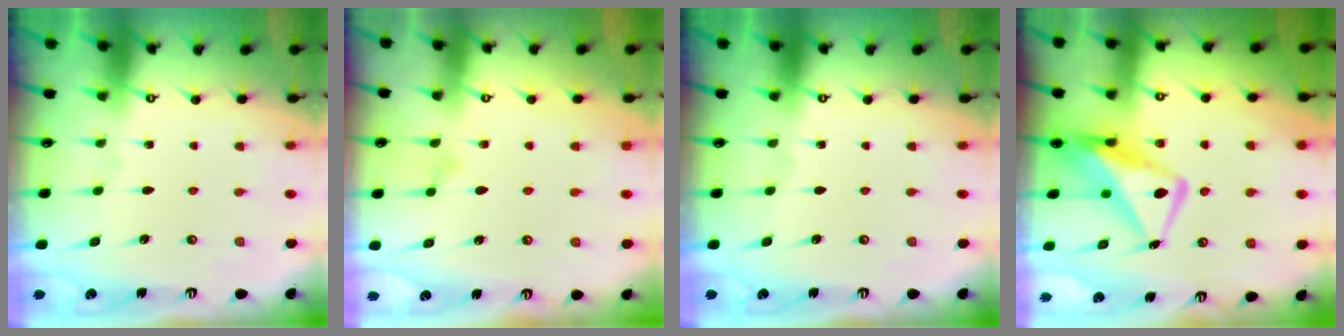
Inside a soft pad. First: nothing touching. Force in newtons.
{"total": 8.6, "press": 8.6, "slide": 0.3}
{"total": 0.0}
{"total": 13.0, "press": 12.9, "slide": 1.7}